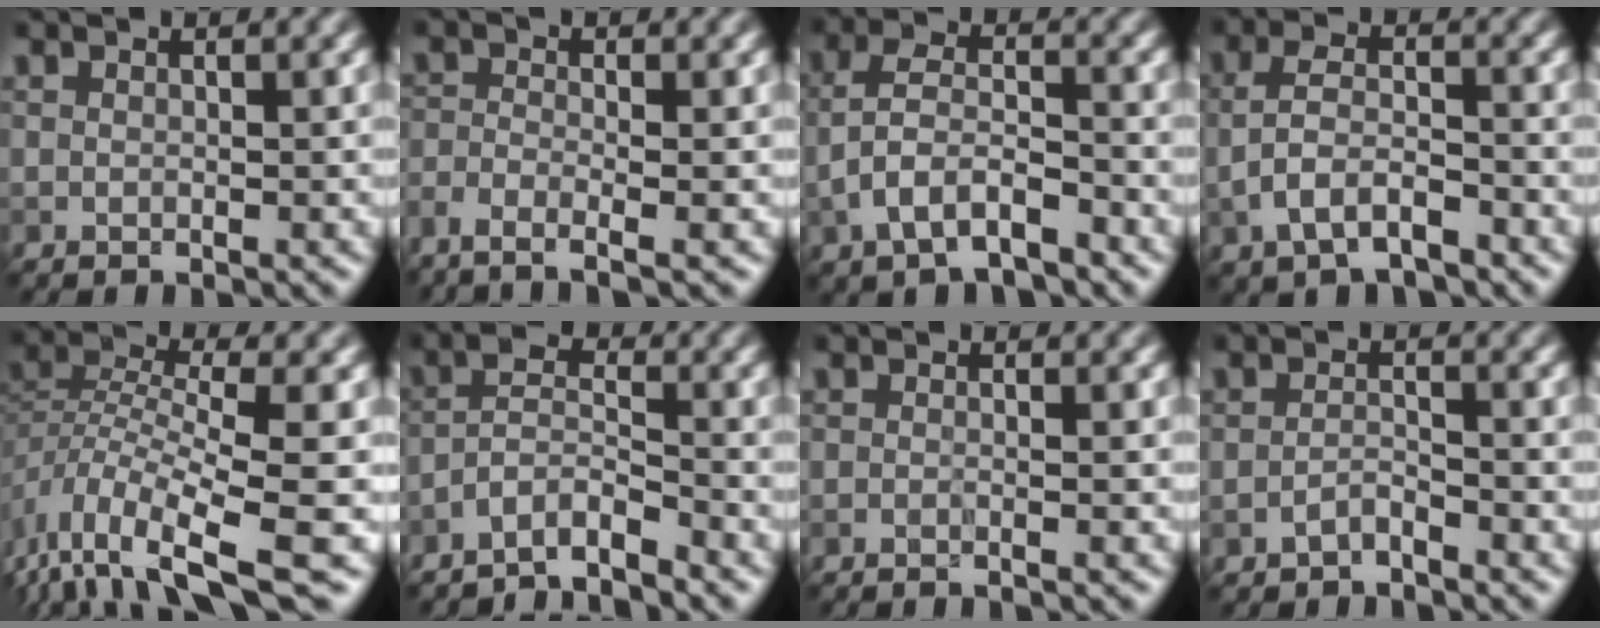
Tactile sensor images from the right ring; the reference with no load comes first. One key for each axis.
{"total": 3.2, "fx": -2.3, "fy": 0.7, "fz": 2.1, "tx": -0.043, "ty": -0.008, "tz": -0.059}
{"total": 5.3, "fx": -2.4, "fy": 2.6, "fz": 3.9, "tx": -0.076, "ty": 0.004, "tz": -0.052}
{"total": 4.6, "fx": -2.1, "fy": 2.3, "fz": 3.4, "tx": -0.069, "ty": 0.004, "tz": -0.045}
{"total": 8.5, "fx": -4.7, "fy": 2.6, "fz": 6.5, "tx": -0.118, "ty": -0.001, "tz": -0.098}
{"total": 4.1, "fx": -3.5, "fy": 0.7, "fz": 2.0, "tx": -0.034, "ty": 0.005, "tz": -0.075}
{"total": 1.5, "fx": -0.5, "fy": 0.6, "fz": 1.3, "tx": 0.000, "ty": -0.006, "tz": -0.025}
{"total": 1.2, "fx": -1.1, "fy": 0.2, "fz": 0.4, "tx": -0.009, "ty": 0.007, "tz": -0.024}